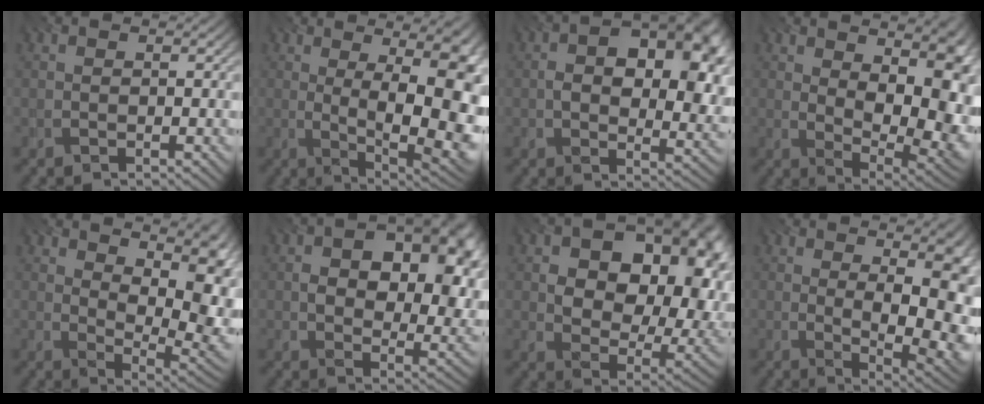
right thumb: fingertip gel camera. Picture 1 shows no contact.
{"total": 13.1, "force": [0.4, 4.0, 12.5], "torque": [-0.160, 0.014, 0.009]}
{"total": 11.9, "force": [1.9, 7.1, 9.3], "torque": [-0.130, -0.005, 0.034]}
{"total": 11.7, "force": [2.4, 5.9, 9.9], "torque": [-0.122, 0.001, 0.044]}
{"total": 10.2, "force": [3.8, 4.4, 8.3], "torque": [-0.114, 0.001, 0.057]}
{"total": 12.9, "force": [2.7, 8.2, 9.5], "torque": [-0.128, -0.014, 0.057]}
{"total": 16.0, "force": [4.2, 10.5, 11.3], "torque": [-0.143, 0.002, 0.077]}
{"total": 10.7, "force": [1.1, 4.0, 9.9], "torque": [-0.107, 0.006, 0.024]}